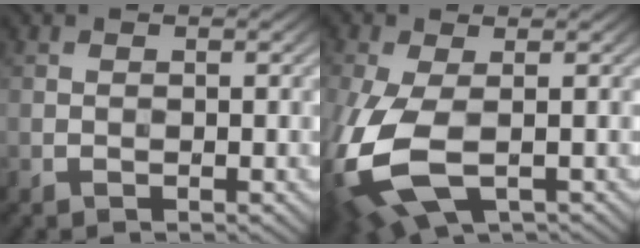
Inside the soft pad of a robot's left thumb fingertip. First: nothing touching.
{"total": 12.1, "force": [-3.0, 6.4, 9.9], "torque": [-0.274, -0.034, -0.044]}